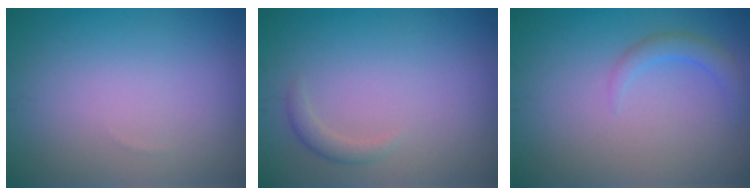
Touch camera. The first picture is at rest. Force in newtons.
{"total": 1.2, "press": 1.2, "slide": 0.1}
{"total": 1.7, "press": 1.7, "slide": 0.2}